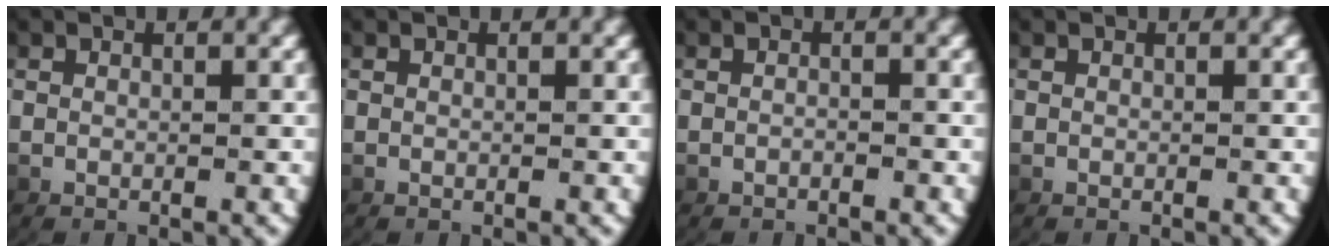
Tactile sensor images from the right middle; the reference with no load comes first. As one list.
[{"total": 0.0}, {"total": 0.7, "force": [-0.5, -0.4, 0.1], "torque": [-0.004, -0.001, -0.007]}, {"total": 0.0}]